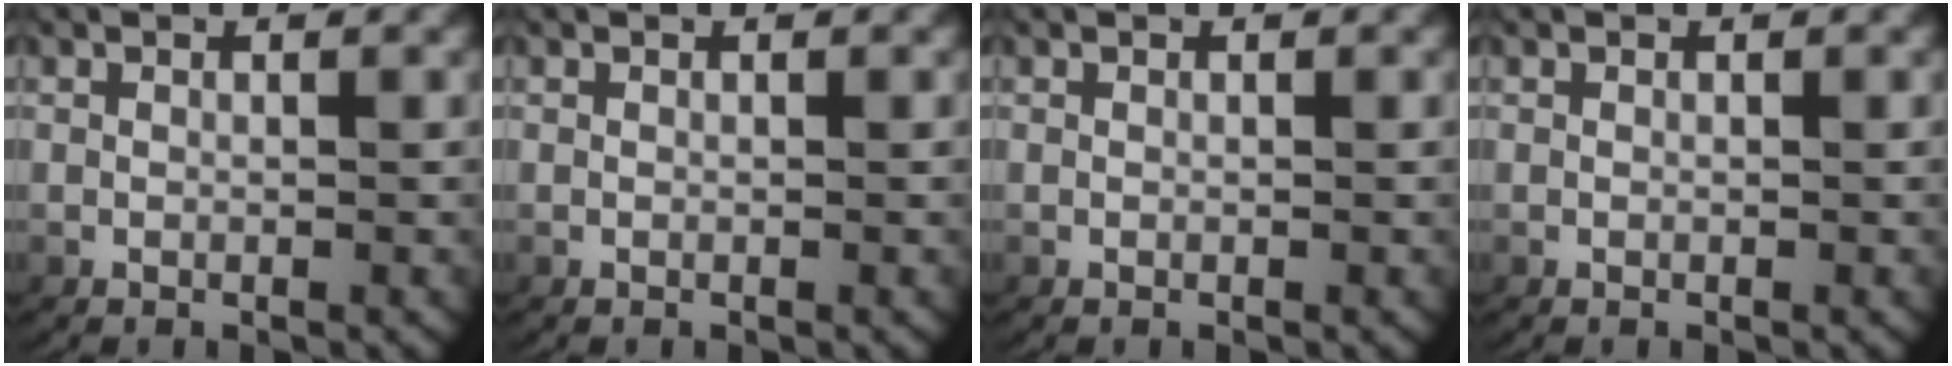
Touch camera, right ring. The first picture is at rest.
{"total": 0.0}
{"total": 0.0}
{"total": 0.0}